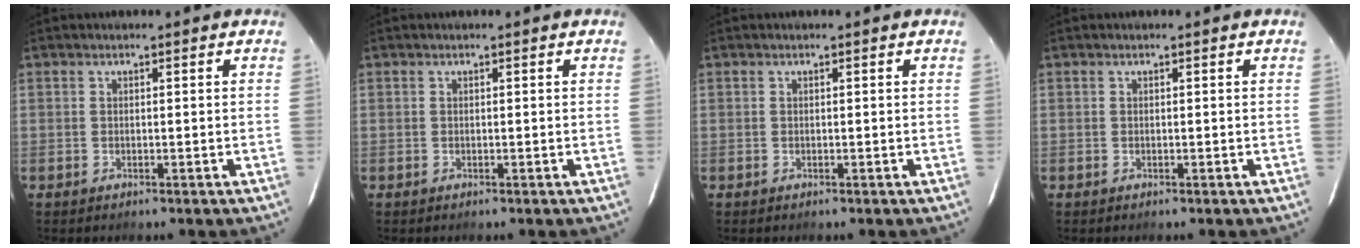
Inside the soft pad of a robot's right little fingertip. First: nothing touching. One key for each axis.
{"total": 0.0}
{"total": 0.0}
{"total": 0.0}